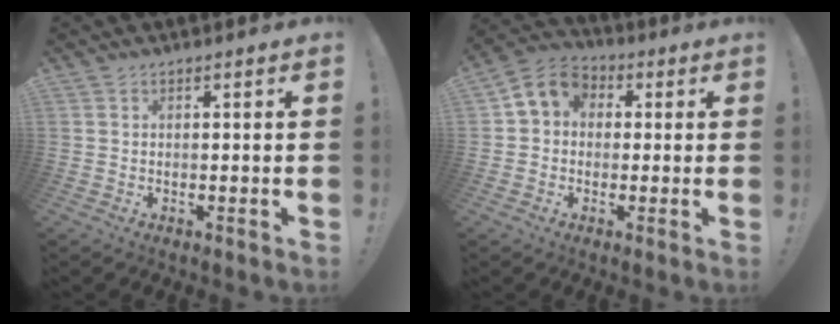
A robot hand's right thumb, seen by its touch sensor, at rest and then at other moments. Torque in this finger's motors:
{"motor_torque": [0.48, 1.28, -0.13, 0.13, 0.29]}